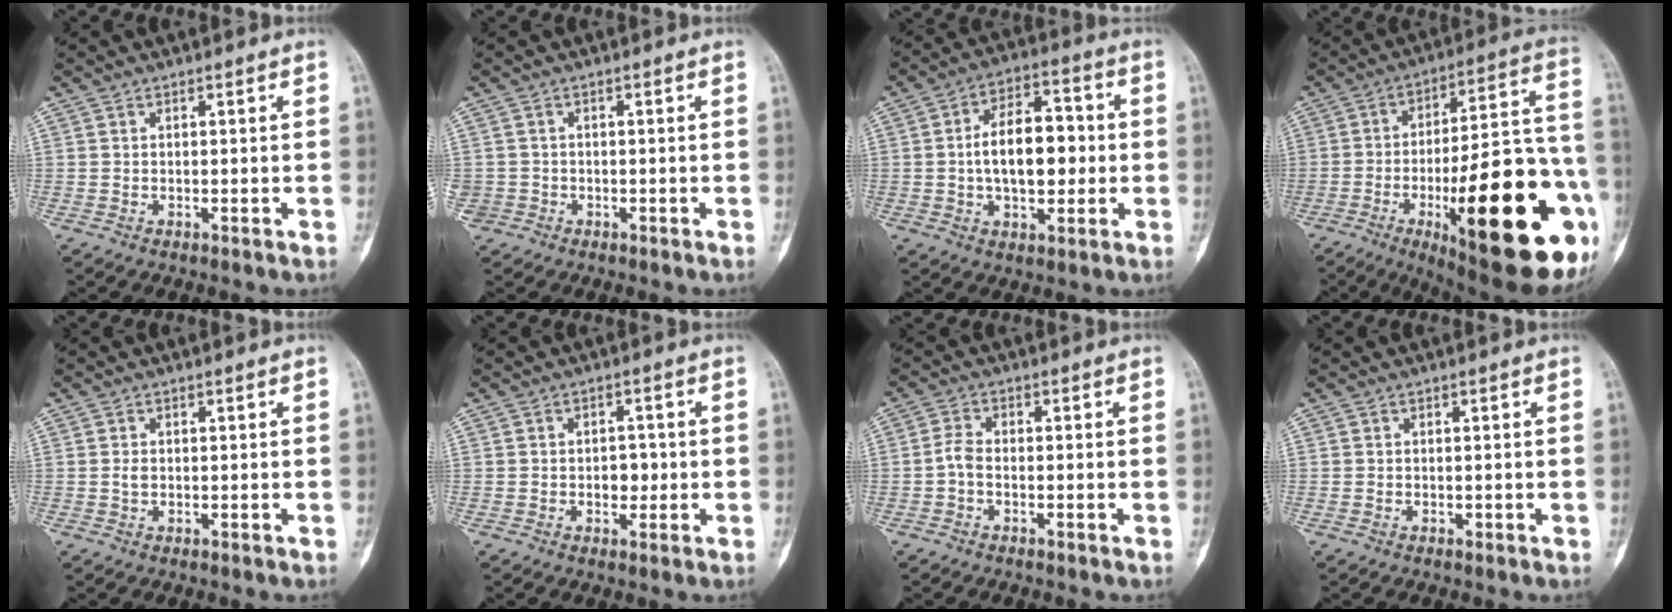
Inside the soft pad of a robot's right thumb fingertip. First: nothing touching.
{"total": 2.8, "force": [-1.0, 2.6, 0.4], "torque": [-0.001, 0.010, -0.020]}
{"total": 13.1, "force": [-0.2, 7.5, 10.8], "torque": [-0.150, 0.025, -0.005]}
{"total": 35.3, "force": [-11.6, 10.8, 31.5], "torque": [-0.378, 0.038, -0.162]}
{"total": 1.0, "force": [-0.1, 0.7, 0.7], "torque": [-0.013, 0.001, -0.002]}
{"total": 3.6, "force": [-0.5, 2.5, 2.5], "torque": [-0.013, 0.007, -0.008]}
{"total": 2.5, "force": [-0.9, 1.3, 1.9], "torque": [-0.040, 0.008, -0.025]}
{"total": 0.0}